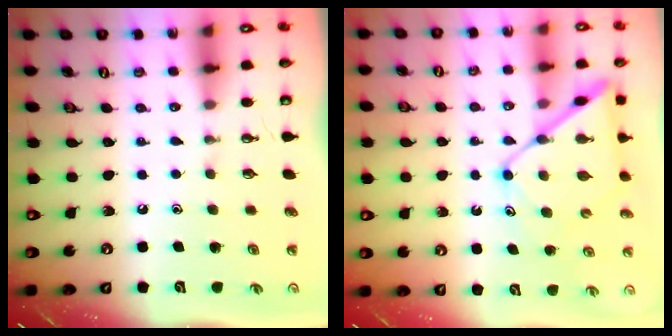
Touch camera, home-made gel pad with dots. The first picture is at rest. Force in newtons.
{"total": 12.8, "press": 12.8, "slide": 1.1}